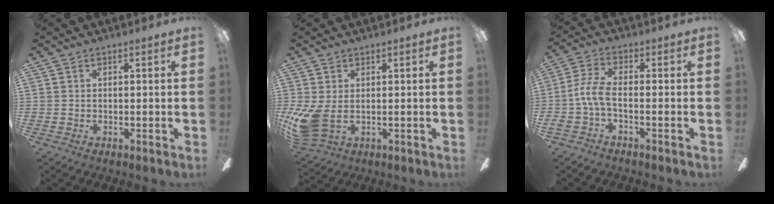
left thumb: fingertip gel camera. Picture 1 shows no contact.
{"total": 8.0, "force": [0.0, 5.1, 6.1], "torque": [-0.123, -0.016, 0.002]}
{"total": 7.0, "force": [-1.5, 3.1, 6.2], "torque": [-0.140, -0.001, -0.029]}